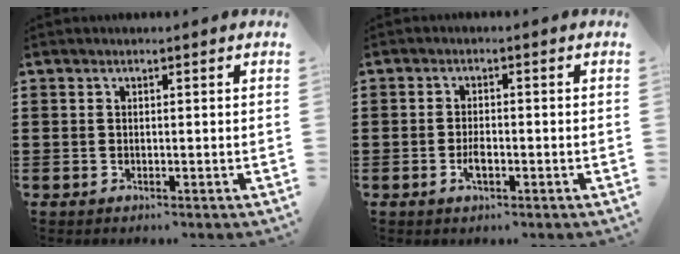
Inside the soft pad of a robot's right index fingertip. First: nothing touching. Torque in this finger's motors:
{"motor_torque": [1.30, 0.84, 0.20, 0.08]}